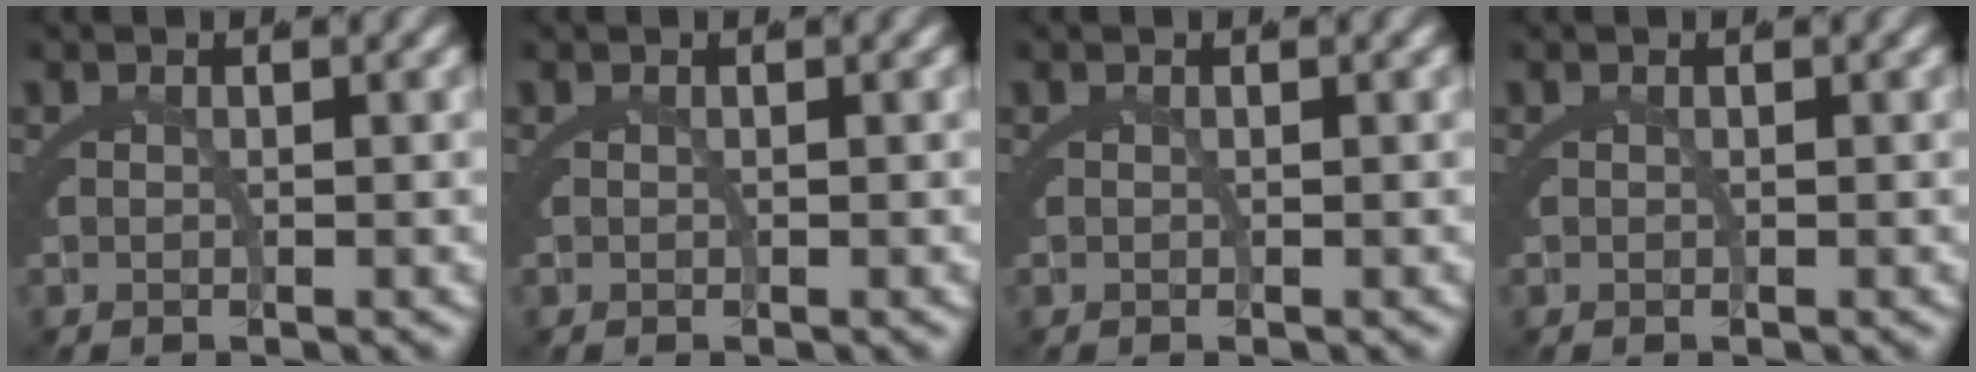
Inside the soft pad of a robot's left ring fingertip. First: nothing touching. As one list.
[{"total": 0.0}, {"total": 0.0}, {"total": 0.0}]